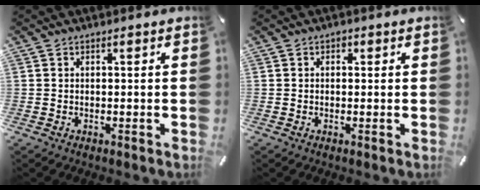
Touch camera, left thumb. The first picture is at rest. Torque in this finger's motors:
{"motor_torque": [0.31, 0.44, 0.11, -0.20, 0.01]}